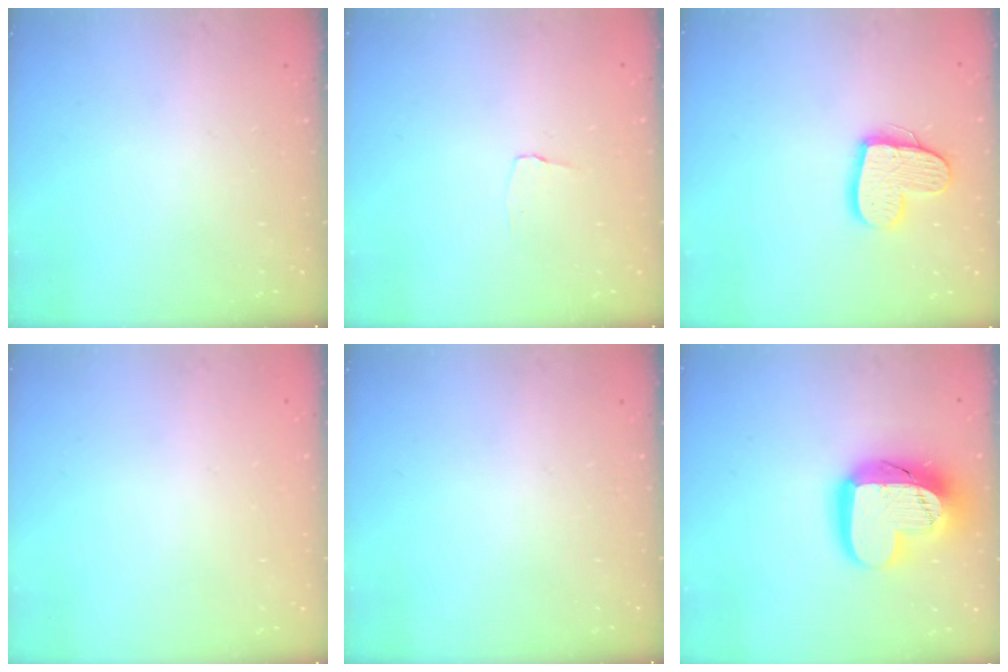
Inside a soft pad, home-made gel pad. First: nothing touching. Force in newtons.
{"total": 2.9, "press": 2.8, "slide": 0.3}
{"total": 13.4, "press": 13.4, "slide": 0.8}
{"total": 0.0}
{"total": 0.0}
{"total": 18.9, "press": 18.8, "slide": 1.7}